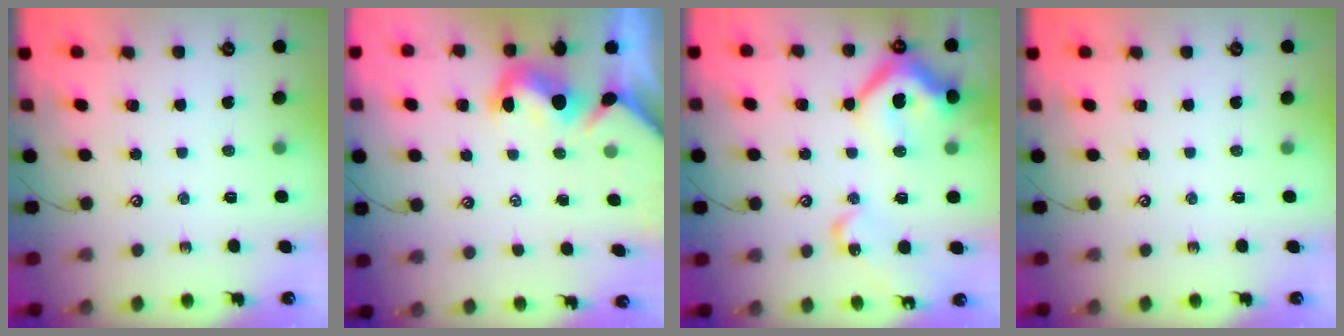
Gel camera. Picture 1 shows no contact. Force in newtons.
{"total": 2.1, "press": 1.9, "slide": 1.0}
{"total": 18.6, "press": 18.5, "slide": 2.2}
{"total": 0.0}